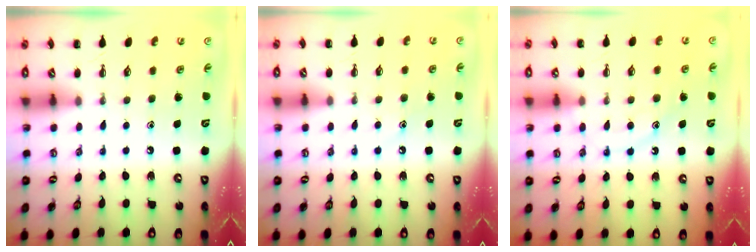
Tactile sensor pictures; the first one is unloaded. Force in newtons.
{"total": 6.6, "press": 6.4, "slide": 1.4}
{"total": 12.5, "press": 12.5, "slide": 0.9}